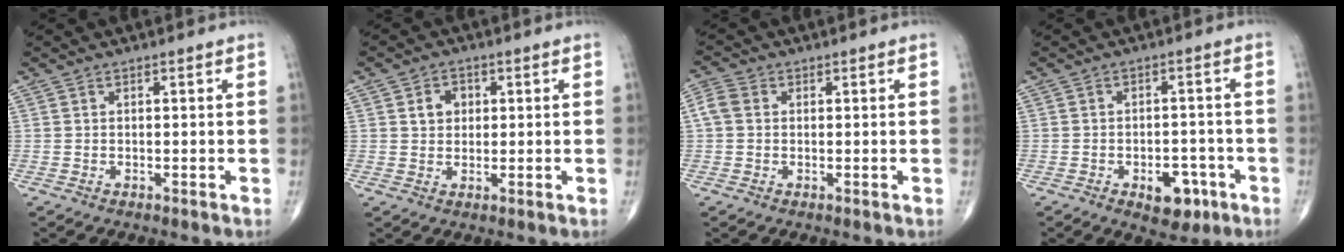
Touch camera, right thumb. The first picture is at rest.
{"total": 3.9, "force": [1.0, 3.1, 2.0], "torque": [-0.012, 0.002, 0.015]}
{"total": 3.3, "force": [0.4, 2.7, 1.9], "torque": [-0.044, 0.012, 0.002]}
{"total": 6.9, "force": [-3.2, 4.0, 4.6], "torque": [-0.038, 0.021, -0.038]}